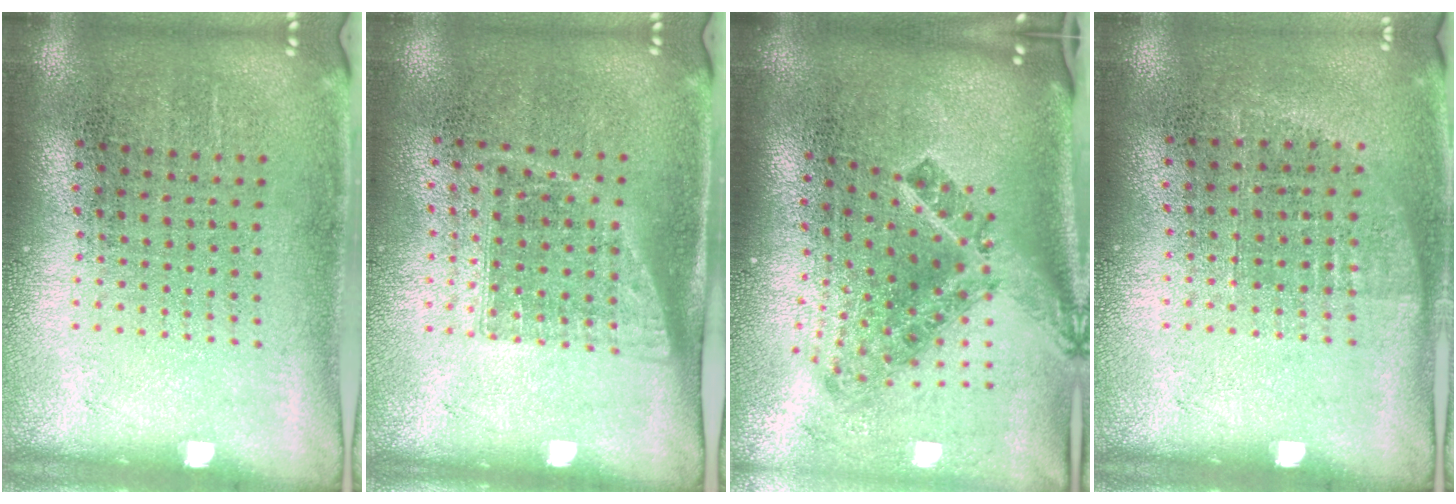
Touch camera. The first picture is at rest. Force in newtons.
{"total": 1.1, "press": 0.9, "slide": 0.6}
{"total": 2.4, "press": 1.5, "slide": 1.9}
{"total": 0.6, "press": 0.6, "slide": 0.2}